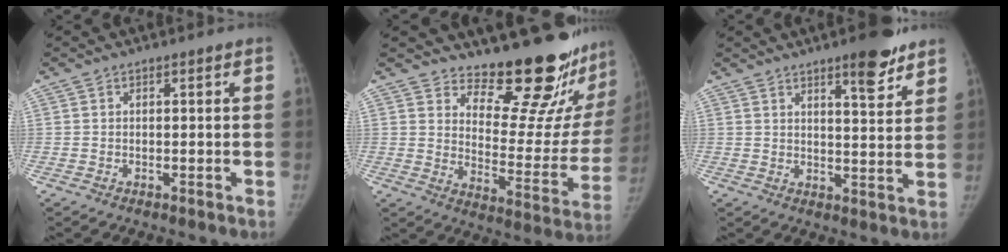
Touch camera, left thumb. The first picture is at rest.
{"total": 19.8, "force": [17.7, 5.1, 7.1], "torque": [-0.040, -0.180, 0.230]}
{"total": 7.7, "force": [5.4, 1.9, 5.2], "torque": [-0.057, -0.035, 0.076]}